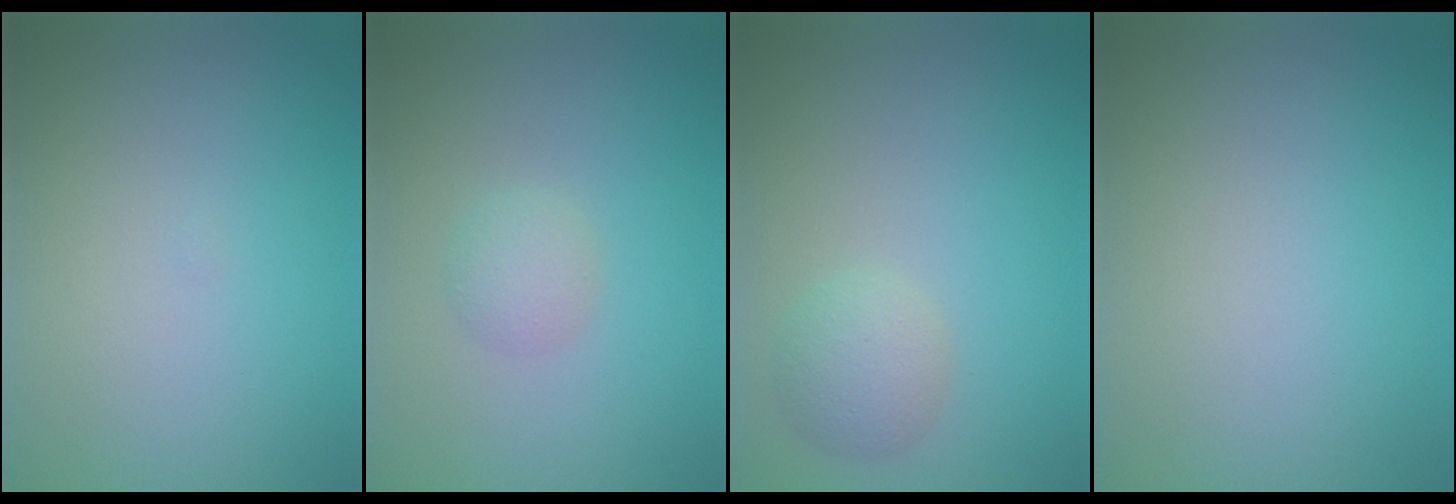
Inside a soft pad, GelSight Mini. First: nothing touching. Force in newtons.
{"total": 1.7, "press": 1.7, "slide": 0.1}
{"total": 2.2, "press": 2.2, "slide": 0.1}
{"total": 0.0}